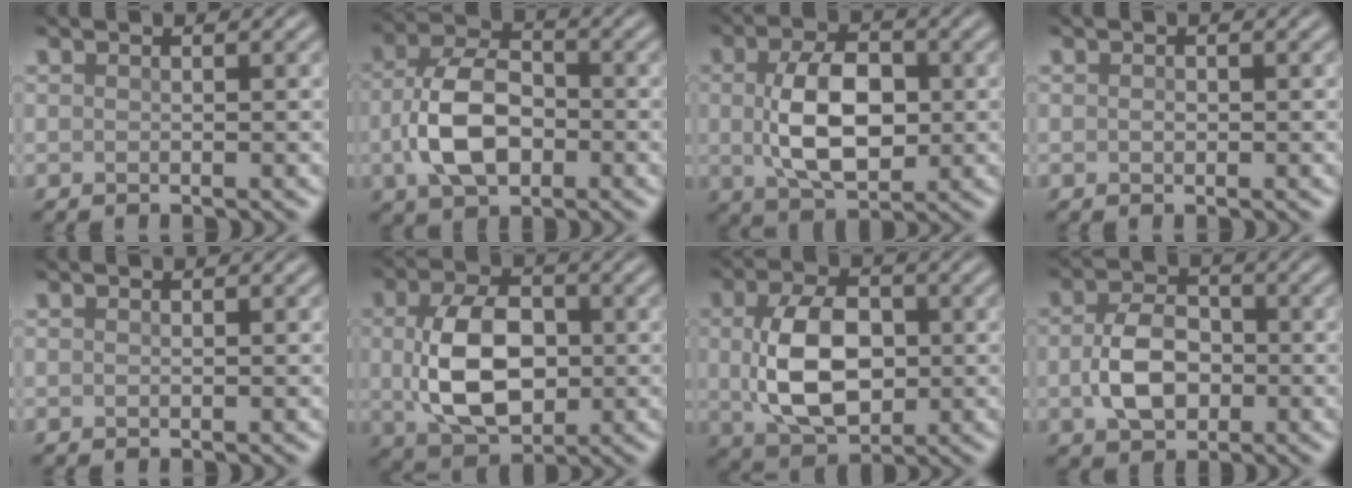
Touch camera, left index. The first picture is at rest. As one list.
[{"total": 6.9, "force": [-1.4, 4.3, 5.3], "torque": [-0.111, 0.003, -0.030]}, {"total": 7.5, "force": [0.1, 4.5, 6.1], "torque": [-0.122, 0.000, 0.004]}, {"total": 0.5, "force": [0.0, 0.4, 0.4], "torque": [-0.008, -0.001, -0.001]}, {"total": 0.0}, {"total": 8.7, "force": [0.0, 5.5, 6.6], "torque": [-0.138, -0.001, 0.003]}, {"total": 8.3, "force": [0.1, 5.3, 6.4], "torque": [-0.133, 0.001, 0.004]}, {"total": 5.1, "force": [-0.7, 3.5, 3.7], "torque": [-0.077, -0.002, -0.014]}]